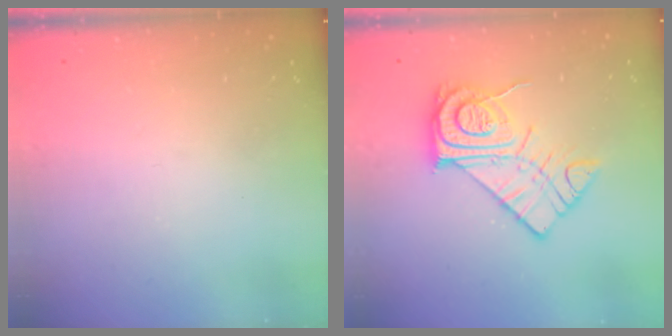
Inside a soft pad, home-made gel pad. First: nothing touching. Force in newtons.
{"total": 14.9, "press": 14.8, "slide": 1.2}